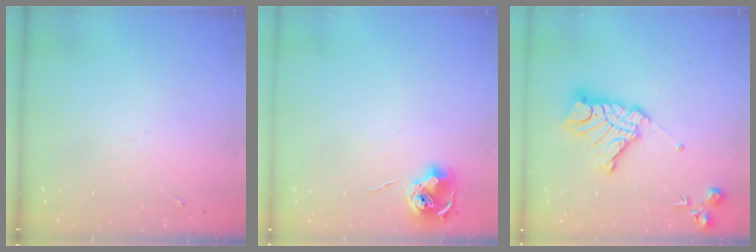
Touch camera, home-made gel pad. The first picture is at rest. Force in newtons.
{"total": 8.4, "press": 8.4, "slide": 0.4}
{"total": 16.4, "press": 16.3, "slide": 1.4}